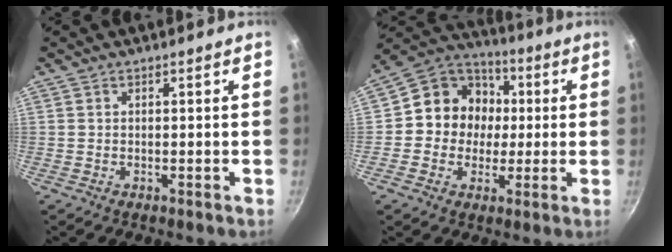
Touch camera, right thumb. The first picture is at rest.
{"total": 13.1, "force": [0.7, 11.7, 5.7], "torque": [-0.052, 0.022, -0.006]}